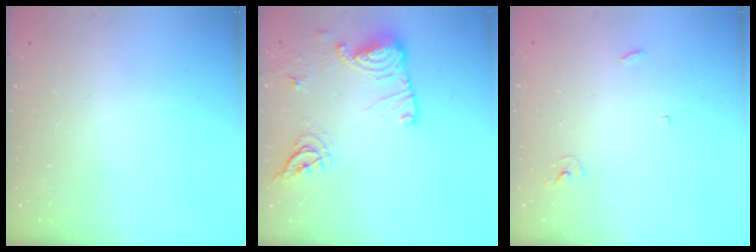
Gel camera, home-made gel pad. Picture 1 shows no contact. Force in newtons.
{"total": 14.9, "press": 14.9, "slide": 0.4}
{"total": 2.4, "press": 2.4, "slide": 0.2}